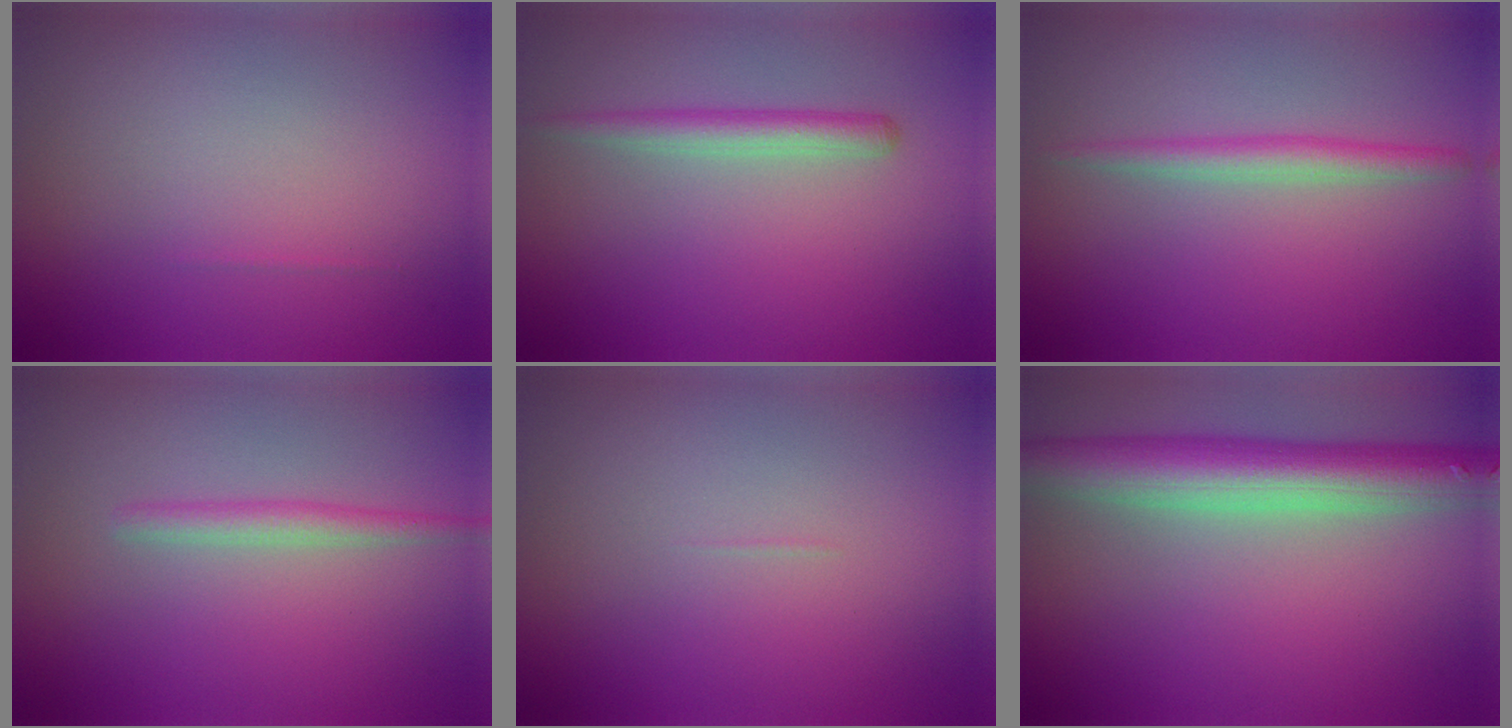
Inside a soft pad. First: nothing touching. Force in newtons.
{"total": 2.2, "press": 2.2, "slide": 0.1}
{"total": 2.2, "press": 2.2, "slide": 0.1}
{"total": 1.7, "press": 1.7, "slide": 0.1}
{"total": 0.0}
{"total": 7.9, "press": 7.9, "slide": 0.5}